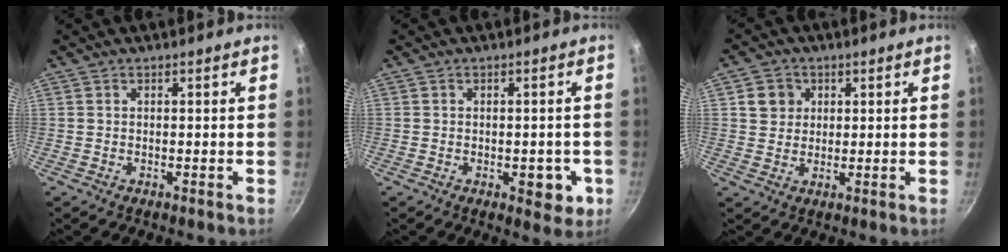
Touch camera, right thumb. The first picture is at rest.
{"total": 5.6, "force": [-1.6, 3.2, 4.3], "torque": [-0.023, 0.004, -0.017]}
{"total": 4.7, "force": [1.4, 4.3, 1.3], "torque": [0.007, 0.004, 0.021]}